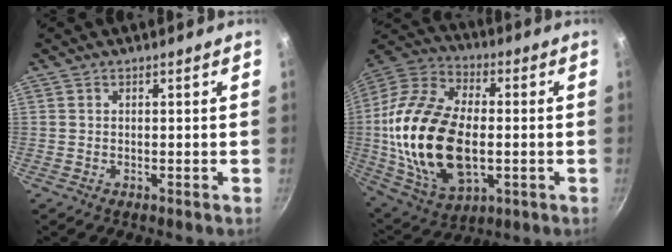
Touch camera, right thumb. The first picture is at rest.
{"total": 25.6, "force": [-1.6, 15.1, 20.6], "torque": [-0.403, 0.015, -0.026]}